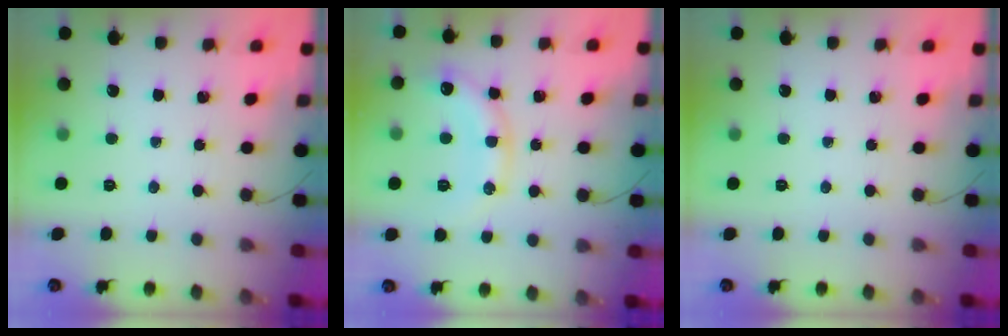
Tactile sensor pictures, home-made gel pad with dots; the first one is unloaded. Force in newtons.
{"total": 13.8, "press": 13.7, "slide": 1.6}
{"total": 0.0}